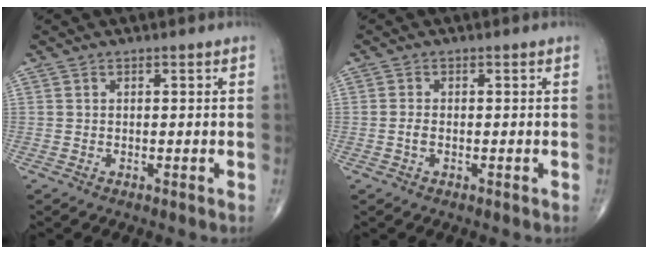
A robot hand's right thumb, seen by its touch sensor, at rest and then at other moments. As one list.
[{"total": 1.2, "force": [-0.3, 0.6, 1.0], "torque": [-0.022, -0.001, -0.007]}]